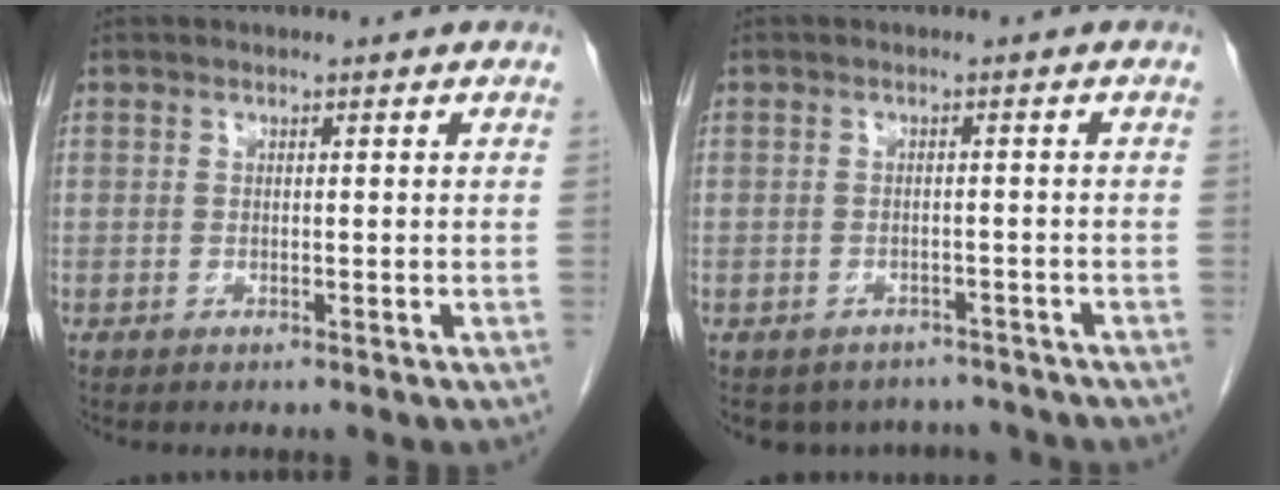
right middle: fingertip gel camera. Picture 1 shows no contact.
{"total": 7.1, "force": [-6.4, 3.2, 0.5], "torque": [0.004, 0.015, -0.074]}